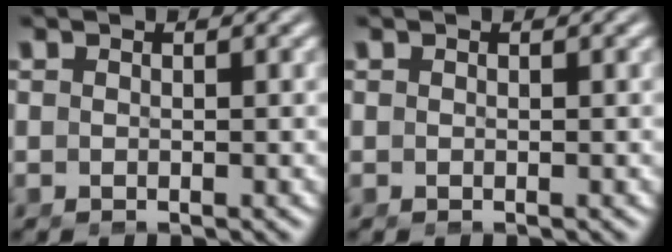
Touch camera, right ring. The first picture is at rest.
{"total": 0.0}